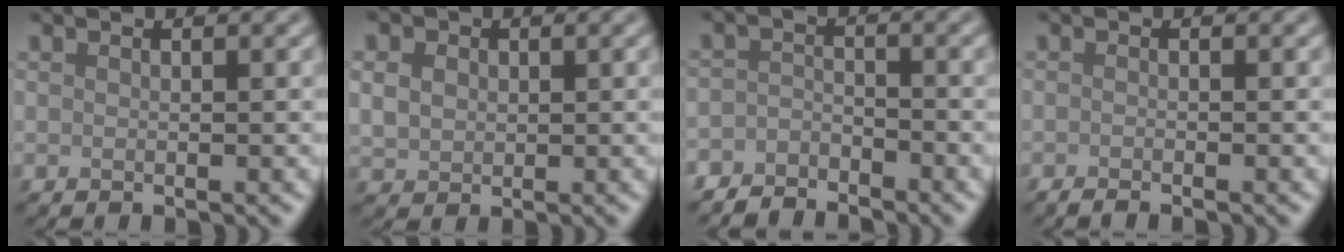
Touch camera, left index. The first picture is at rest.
{"total": 2.5, "force": [0.7, 2.1, 1.1], "torque": [-0.027, 0.005, 0.011]}
{"total": 2.7, "force": [-2.5, 0.9, 0.3], "torque": [-0.005, 0.004, -0.054]}
{"total": 0.9, "force": [-0.8, 0.1, 0.5], "torque": [-0.006, -0.003, -0.017]}